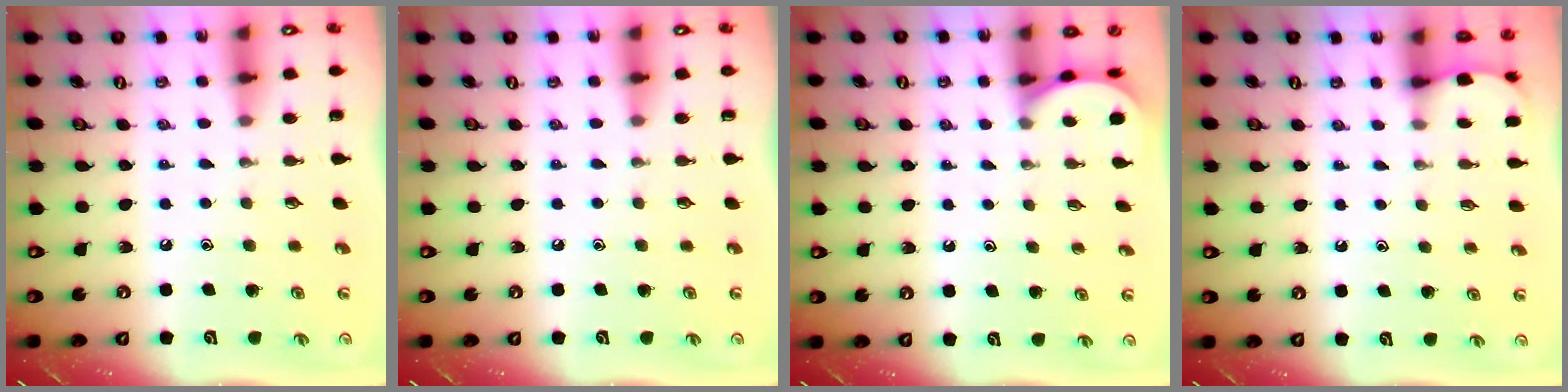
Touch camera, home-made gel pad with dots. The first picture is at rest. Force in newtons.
{"total": 0.0}
{"total": 2.0, "press": 2.0, "slide": 0.2}
{"total": 1.3, "press": 1.3, "slide": 0.1}